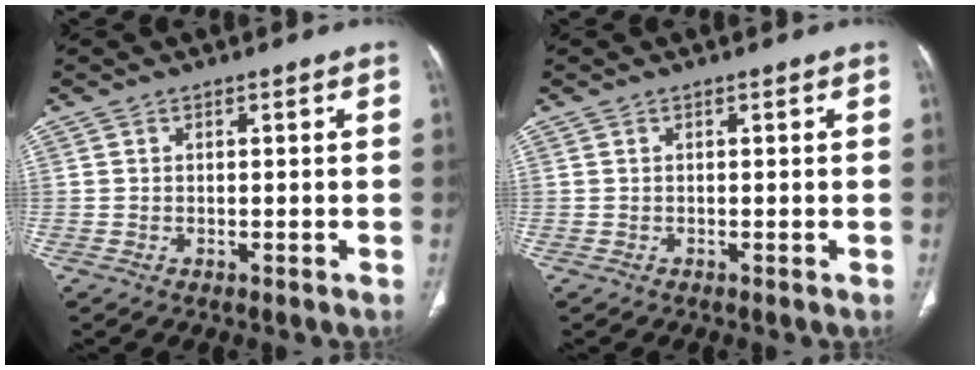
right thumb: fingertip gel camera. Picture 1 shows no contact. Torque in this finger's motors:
{"motor_torque": [0.00, 0.00, 0.00, 0.00, 0.02]}